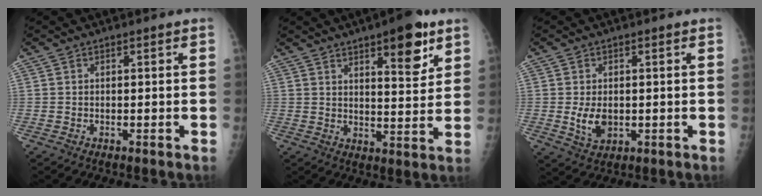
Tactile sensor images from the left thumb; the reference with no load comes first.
{"total": 10.9, "force": [6.4, 3.6, 8.1], "torque": [-0.090, -0.035, 0.090]}
{"total": 4.9, "force": [-0.3, 3.2, 3.6], "torque": [-0.058, -0.008, 0.003]}